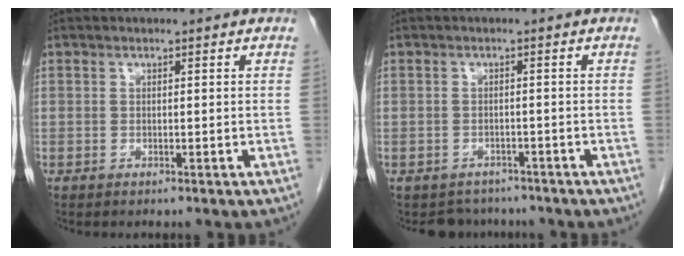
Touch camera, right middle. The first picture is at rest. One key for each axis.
{"total": 3.9, "fx": -3.3, "fy": 1.9, "fz": -0.3, "tx": 0.003, "ty": 0.006, "tz": -0.047}